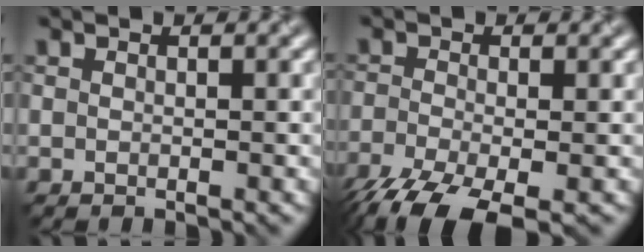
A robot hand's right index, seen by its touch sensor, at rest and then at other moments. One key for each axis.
{"total": 8.1, "fx": -5.3, "fy": 2.8, "fz": 5.4, "tx": -0.121, "ty": -0.044, "tz": -0.096}